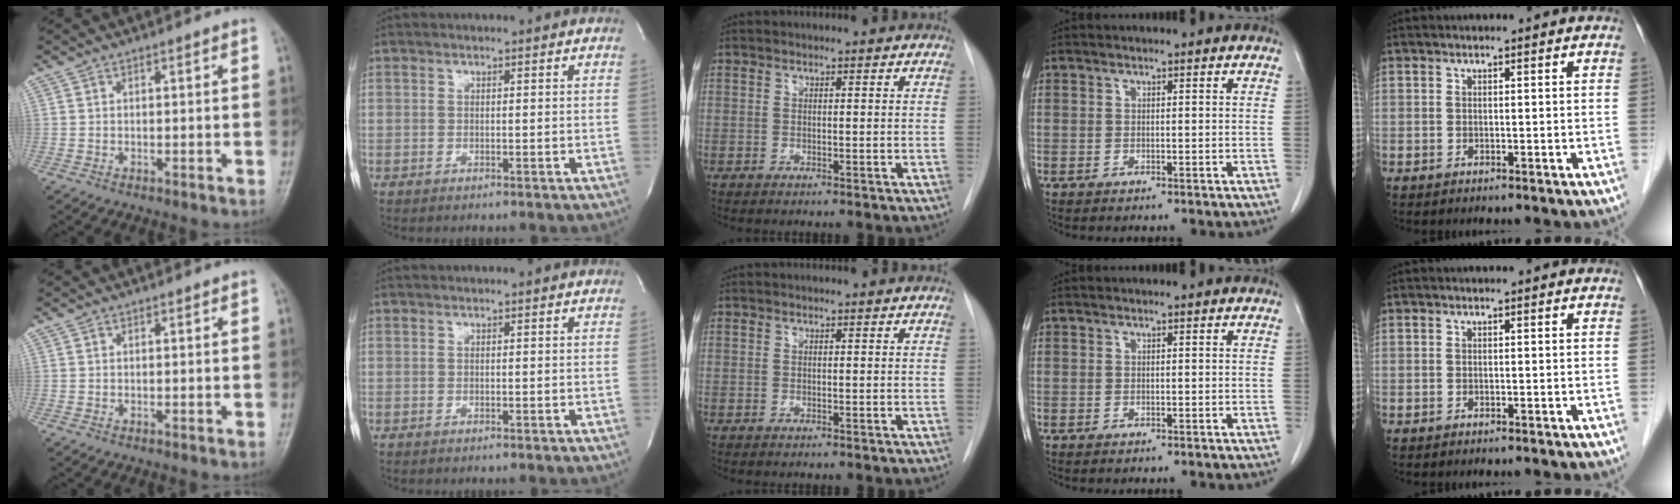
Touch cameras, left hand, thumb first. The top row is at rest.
{}